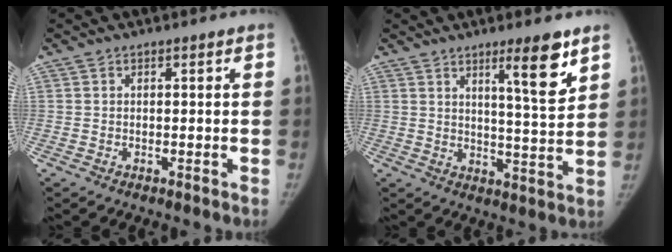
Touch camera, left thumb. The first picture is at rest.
{"total": 9.3, "force": [5.6, 1.2, 7.4], "torque": [-0.102, -0.040, 0.086]}